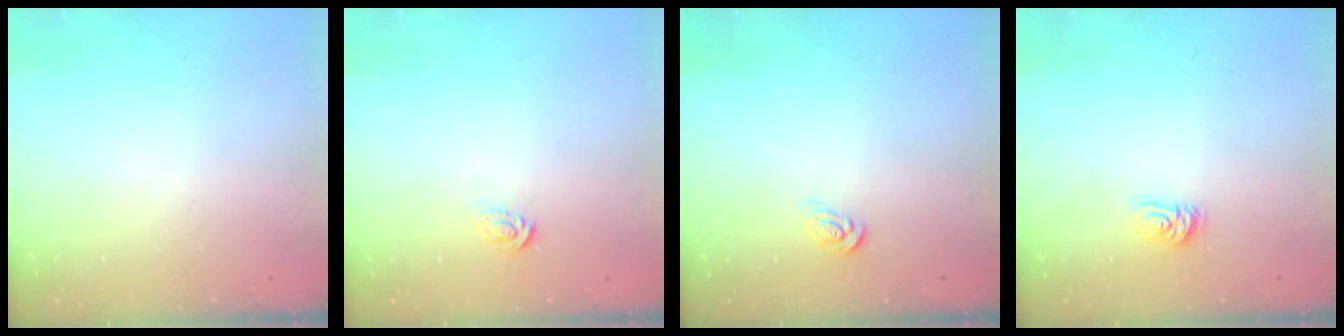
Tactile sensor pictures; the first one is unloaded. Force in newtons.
{"total": 3.0, "press": 3.0, "slide": 0.1}
{"total": 3.7, "press": 3.7, "slide": 0.2}
{"total": 3.8, "press": 3.7, "slide": 0.5}